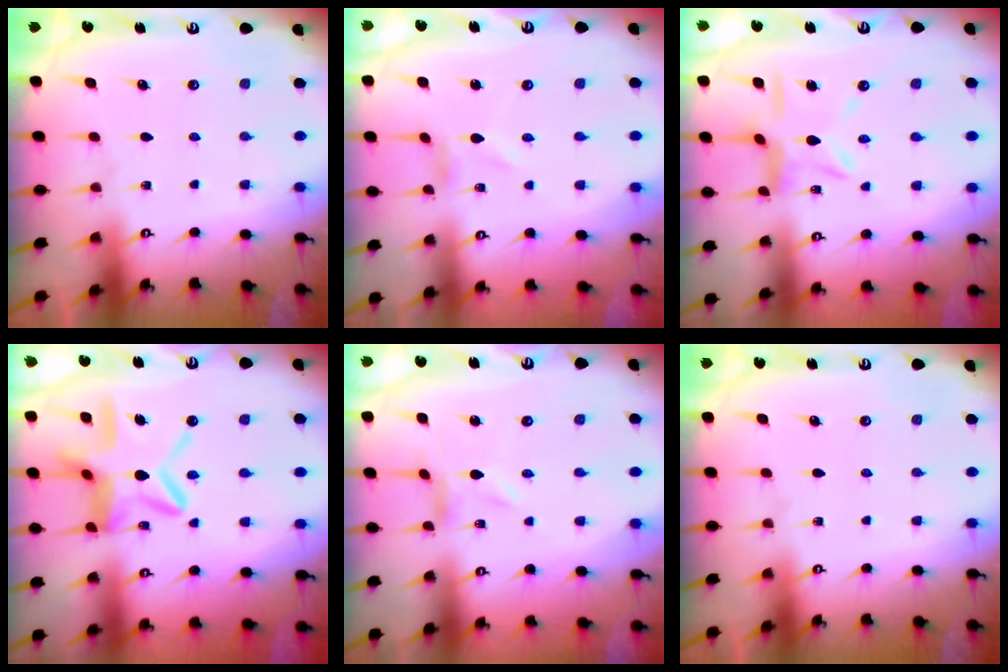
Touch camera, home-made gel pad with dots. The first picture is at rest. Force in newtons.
{"total": 1.1, "press": 1.1, "slide": 0.1}
{"total": 9.4, "press": 9.4, "slide": 0.9}
{"total": 14.1, "press": 14.0, "slide": 1.3}
{"total": 0.0}
{"total": 0.0}